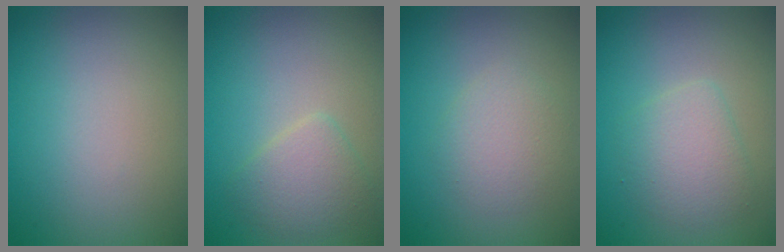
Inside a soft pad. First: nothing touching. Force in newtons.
{"total": 2.6, "press": 2.6, "slide": 0.1}
{"total": 2.3, "press": 2.3, "slide": 0.1}
{"total": 2.8, "press": 2.8, "slide": 0.1}